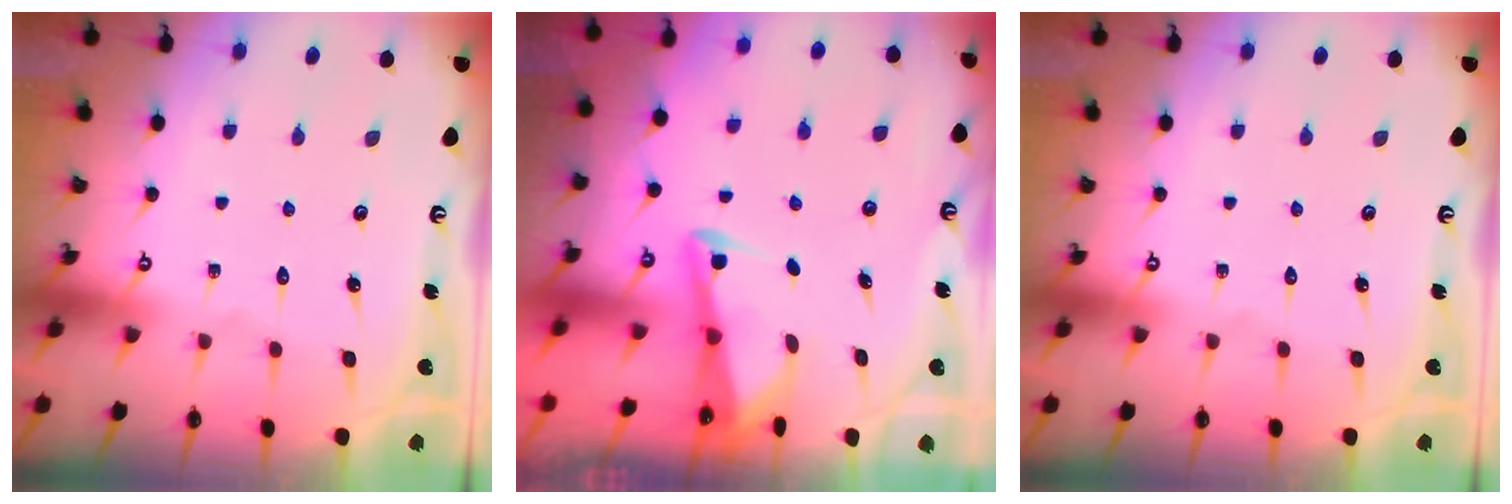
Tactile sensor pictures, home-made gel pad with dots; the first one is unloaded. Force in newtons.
{"total": 2.9, "press": 2.9, "slide": 0.4}
{"total": 0.0}